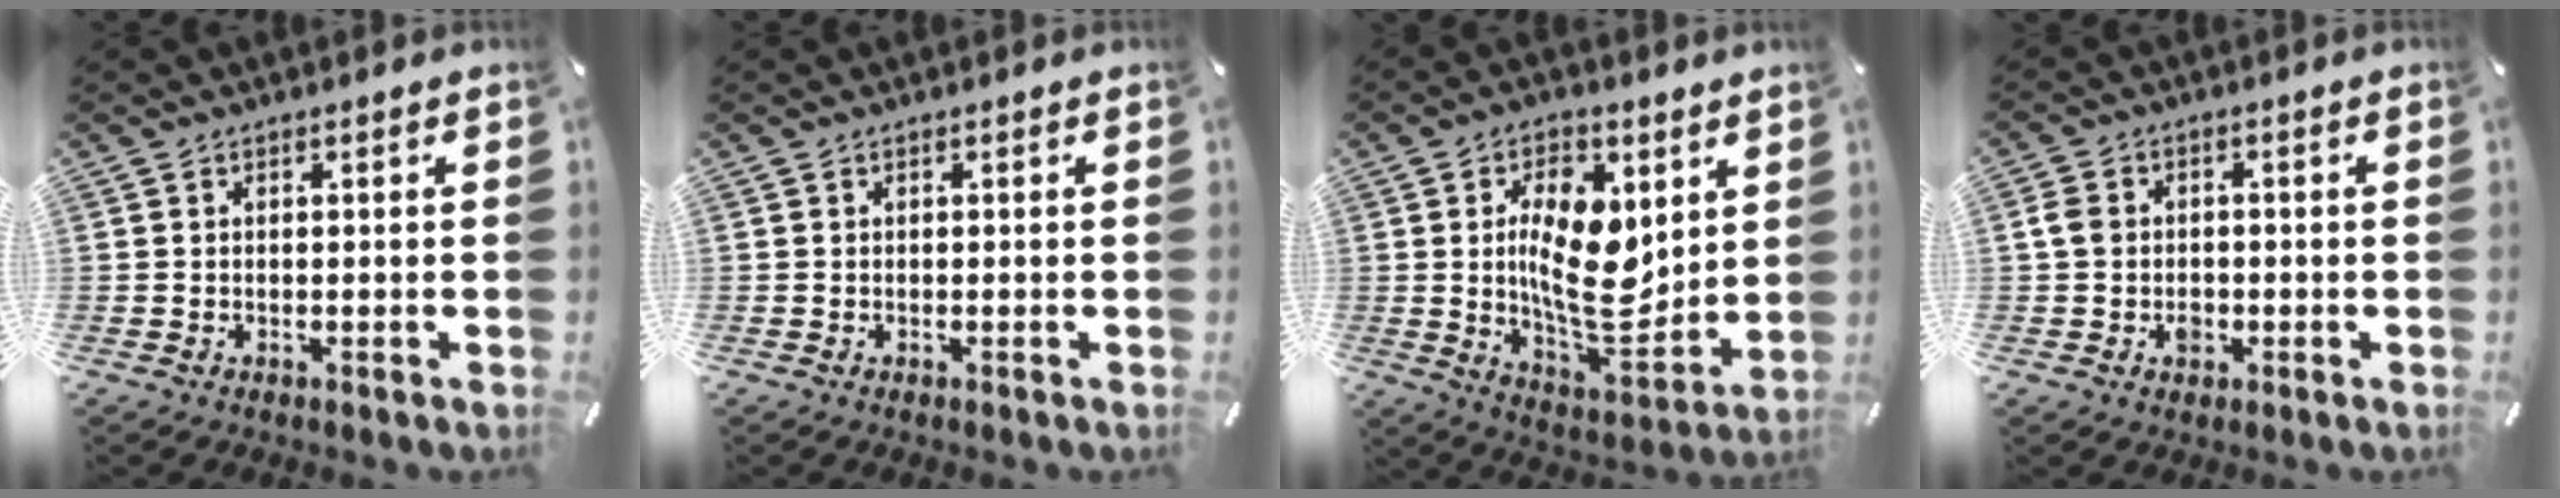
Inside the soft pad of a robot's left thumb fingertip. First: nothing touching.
{"total": 0.0}
{"total": 16.9, "force": [2.9, 9.0, 14.0], "torque": [-0.253, -0.020, 0.045]}
{"total": 4.5, "force": [-0.9, 3.8, 2.3], "torque": [-0.040, 0.008, -0.013]}